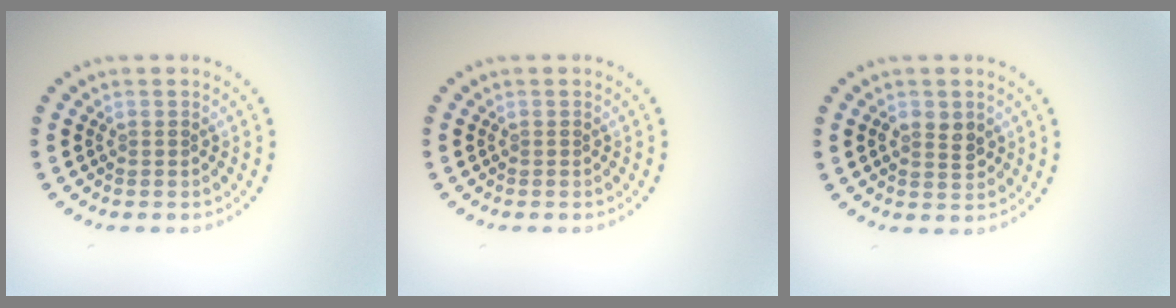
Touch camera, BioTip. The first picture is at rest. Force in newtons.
{"total": 0.0}
{"total": 2.2, "press": 2.2, "slide": 0.2}